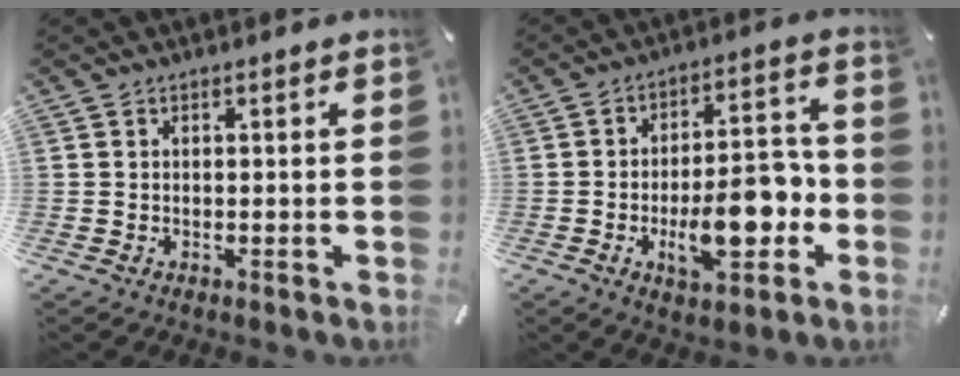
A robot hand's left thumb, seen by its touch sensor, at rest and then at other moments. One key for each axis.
{"total": 14.3, "fx": -3.9, "fy": 7.0, "fz": 11.8, "tx": -0.181, "ty": 0.002, "tz": -0.067}